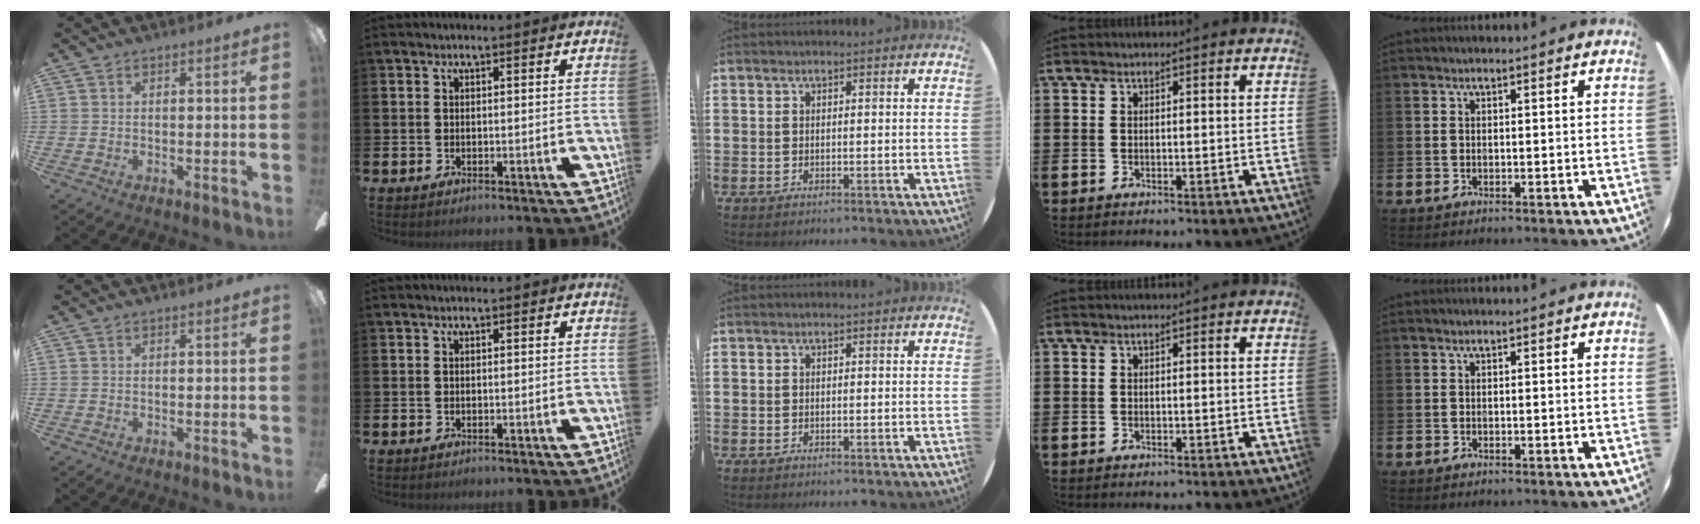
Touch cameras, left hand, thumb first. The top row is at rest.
{}